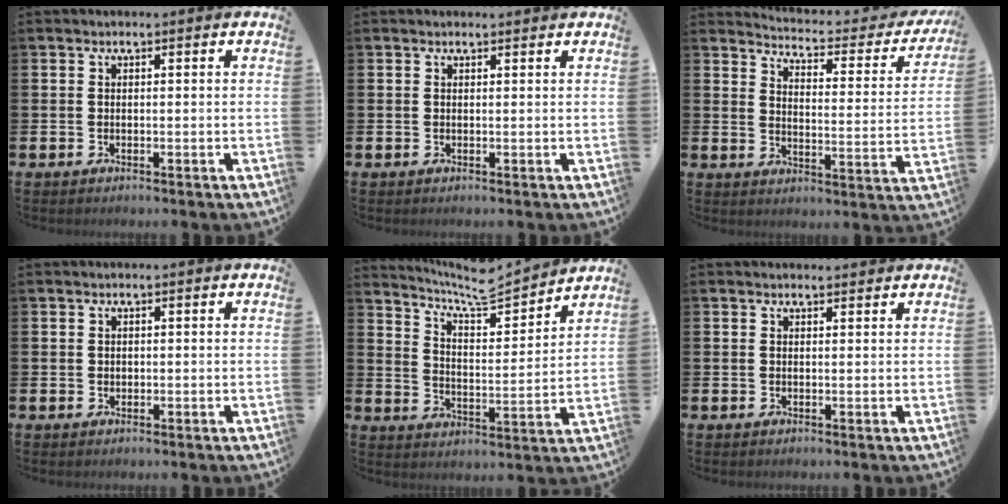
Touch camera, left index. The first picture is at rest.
{"total": 0.6, "force": [0.6, 0.1, 0.1], "torque": [0.006, -0.002, 0.009]}
{"total": 4.0, "force": [3.7, 0.8, 1.1], "torque": [-0.044, -0.036, 0.055]}
{"total": 0.7, "force": [0.3, 0.6, 0.1], "torque": [0.006, 0.002, 0.003]}
{"total": 7.4, "force": [7.0, 1.0, 2.2], "torque": [-0.067, -0.050, 0.120]}
{"total": 1.0, "force": [1.0, 0.2, 0.1], "torque": [0.006, -0.001, 0.016]}